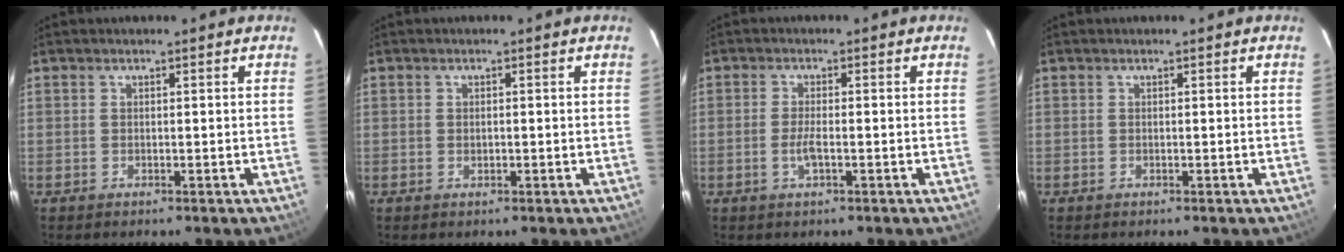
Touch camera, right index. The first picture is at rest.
{"total": 0.9, "force": [-0.1, 0.5, 0.7], "torque": [-0.013, 0.002, -0.002]}
{"total": 2.8, "force": [-1.0, 0.6, 2.6], "torque": [-0.056, -0.002, -0.018]}
{"total": 0.0}